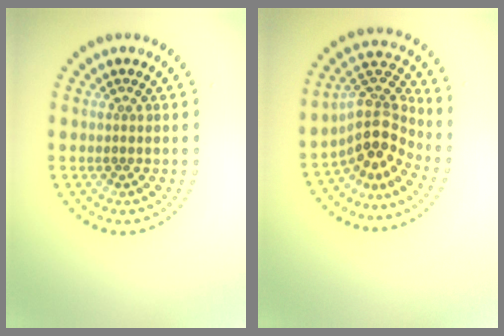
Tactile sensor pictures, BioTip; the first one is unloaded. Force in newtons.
{"total": 4.3, "press": 3.1, "slide": 3.0}